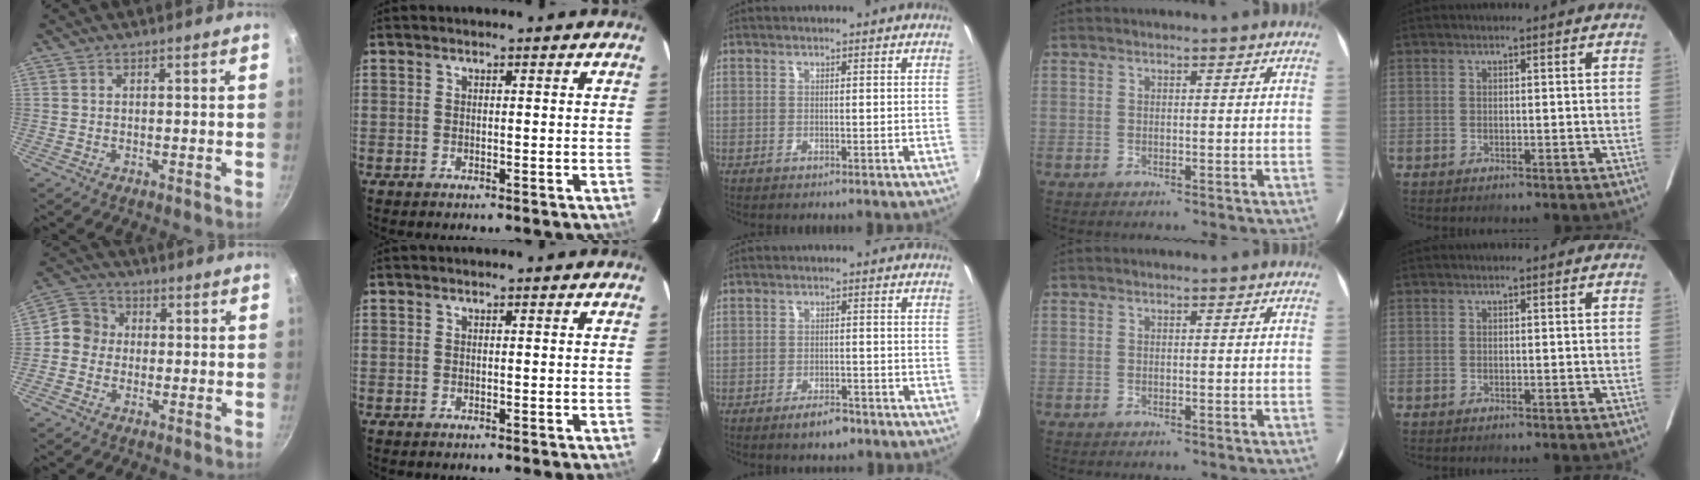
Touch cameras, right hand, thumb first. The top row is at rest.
{"thumb": {"total": 6.2, "force": [-0.4, 5.8, 2.2], "torque": [-0.009, 0.014, -0.031]}, "middle": {"total": 3.8, "force": [-2.8, 1.6, 2.0], "torque": [-0.043, 0.002, -0.041]}}